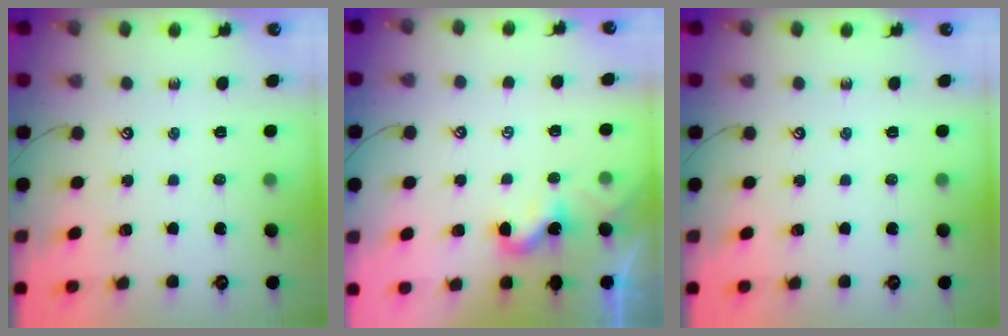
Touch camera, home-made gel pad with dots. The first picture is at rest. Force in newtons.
{"total": 1.1, "press": 1.1, "slide": 0.3}
{"total": 0.0}